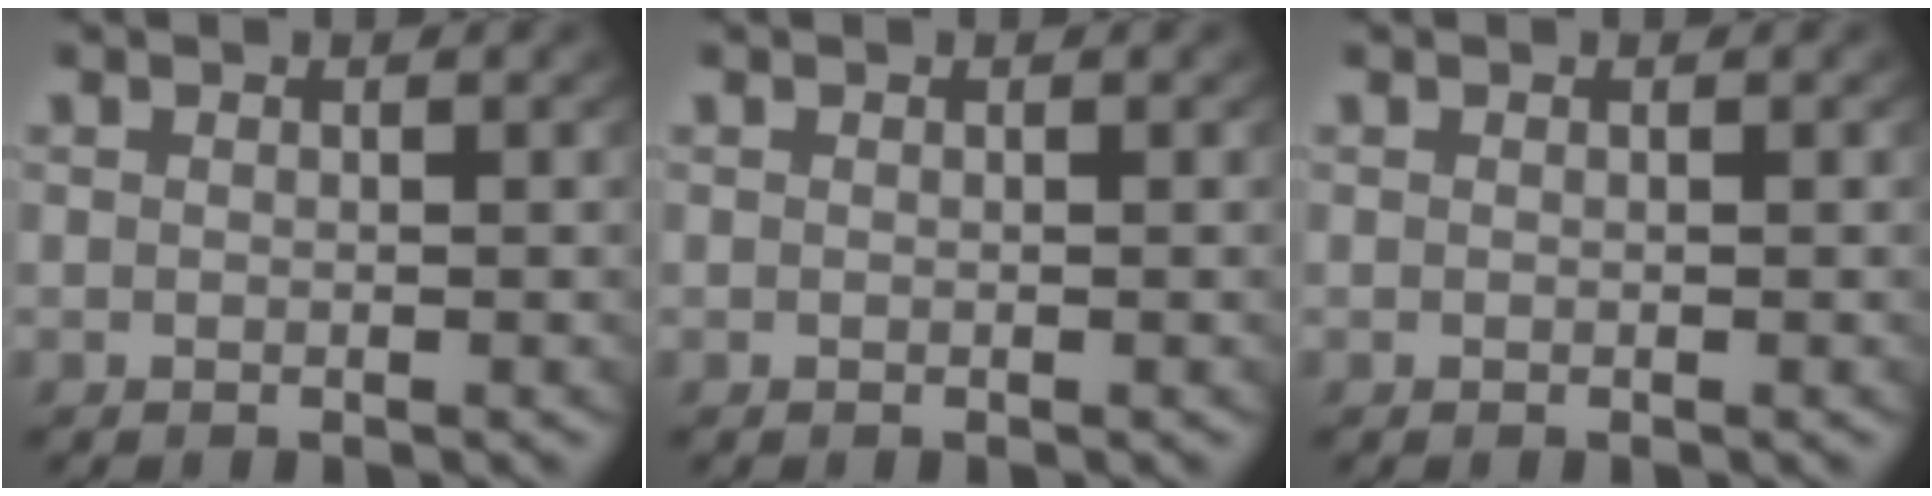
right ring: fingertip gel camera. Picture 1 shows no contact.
{"total": 0.0}
{"total": 0.0}